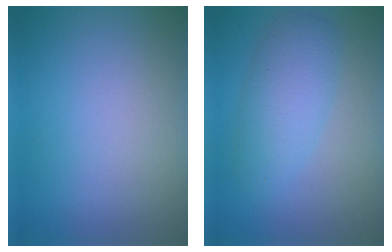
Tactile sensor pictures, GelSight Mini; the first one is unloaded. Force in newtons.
{"total": 3.8, "press": 3.8, "slide": 0.1}